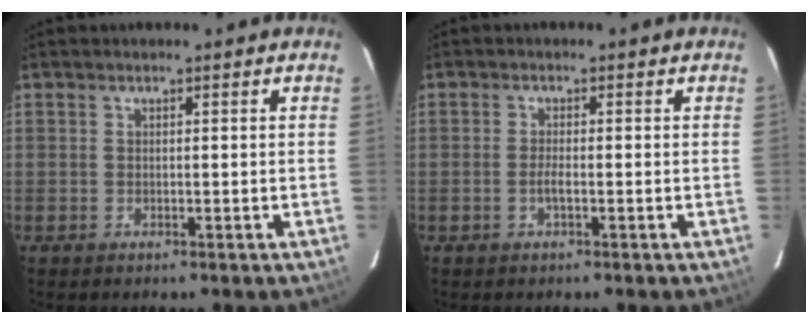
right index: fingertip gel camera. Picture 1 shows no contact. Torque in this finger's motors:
{"motor_torque": [0.27, -0.17, 0.20, 0.05]}